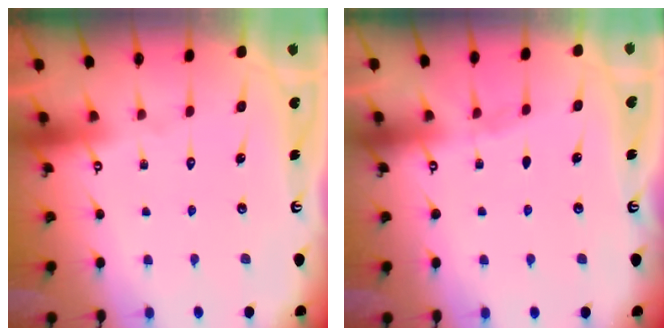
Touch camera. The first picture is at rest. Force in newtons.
{"total": 1.5, "press": 1.4, "slide": 0.3}